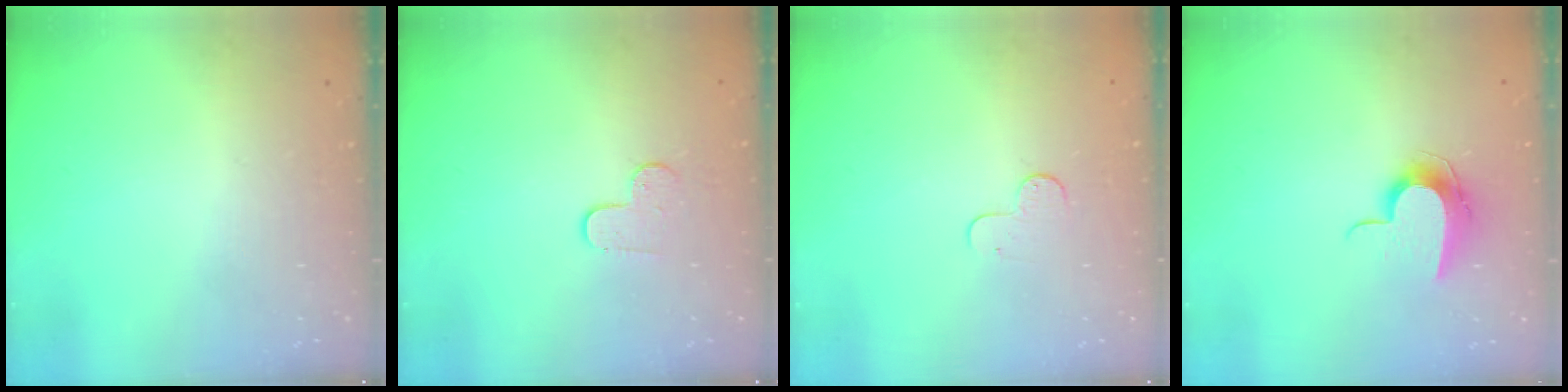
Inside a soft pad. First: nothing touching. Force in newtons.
{"total": 4.3, "press": 4.3, "slide": 0.4}
{"total": 4.8, "press": 4.8, "slide": 0.5}
{"total": 10.1, "press": 10.1, "slide": 0.6}